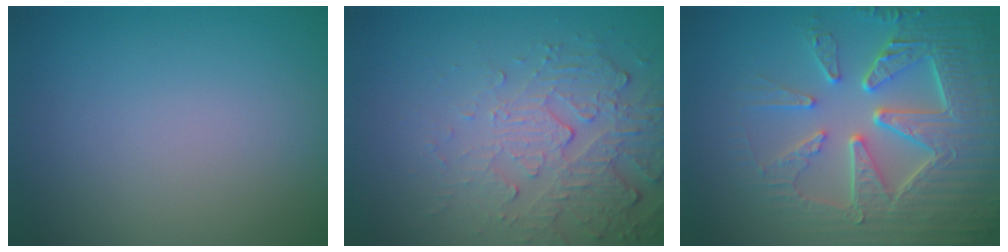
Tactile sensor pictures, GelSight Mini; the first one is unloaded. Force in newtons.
{"total": 5.6, "press": 3.7, "slide": 4.2}
{"total": 9.1, "press": 6.5, "slide": 6.3}